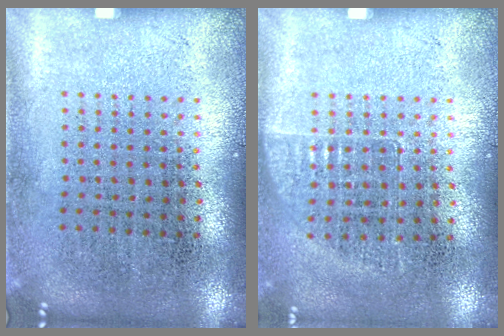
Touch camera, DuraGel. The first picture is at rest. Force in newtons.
{"total": 0.7, "press": 0.7, "slide": 0.1}